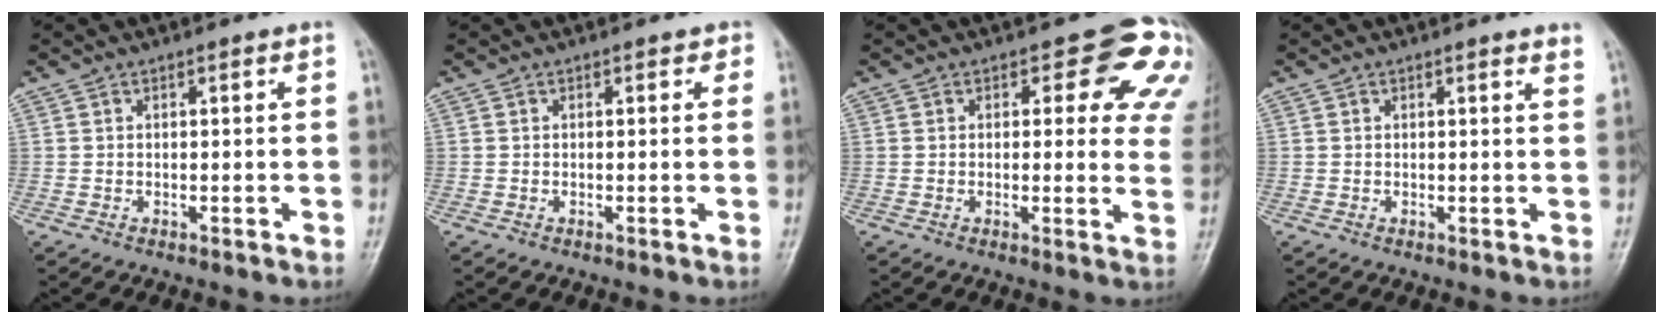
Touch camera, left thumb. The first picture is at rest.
{"total": 0.8, "force": [0.3, 0.6, 0.5], "torque": [0.010, 0.003, -0.003]}
{"total": 11.4, "force": [5.1, 5.5, 8.6], "torque": [-0.045, -0.022, 0.040]}
{"total": 1.4, "force": [1.2, -0.1, 0.6], "torque": [-0.004, -0.005, 0.008]}